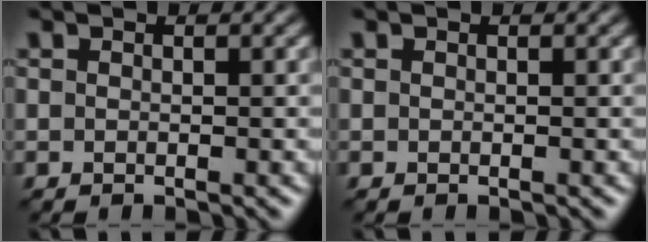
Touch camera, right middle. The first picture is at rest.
{"total": 0.0}